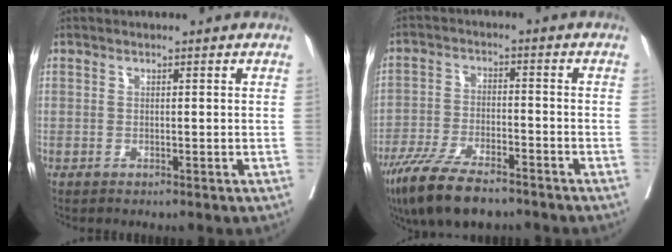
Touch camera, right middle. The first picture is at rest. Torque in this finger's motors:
{"motor_torque": [1.10, -1.04, 0.61, 0.17]}